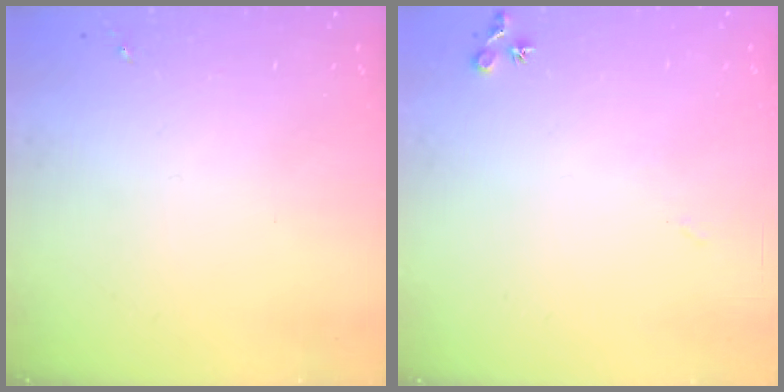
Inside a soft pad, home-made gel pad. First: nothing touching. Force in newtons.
{"total": 6.6, "press": 6.6, "slide": 0.6}